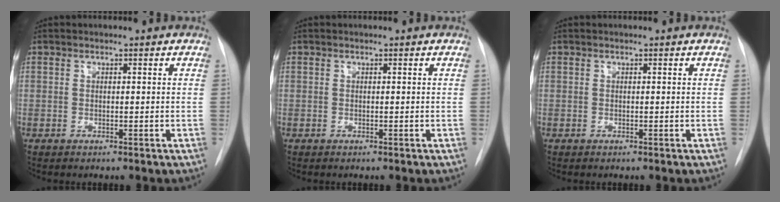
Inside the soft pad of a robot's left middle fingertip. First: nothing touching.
{"total": 0.0}
{"total": 0.0}